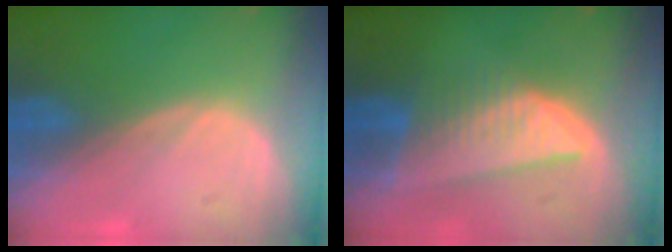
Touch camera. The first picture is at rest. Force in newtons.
{"total": 8.2, "press": 7.3, "slide": 3.9}